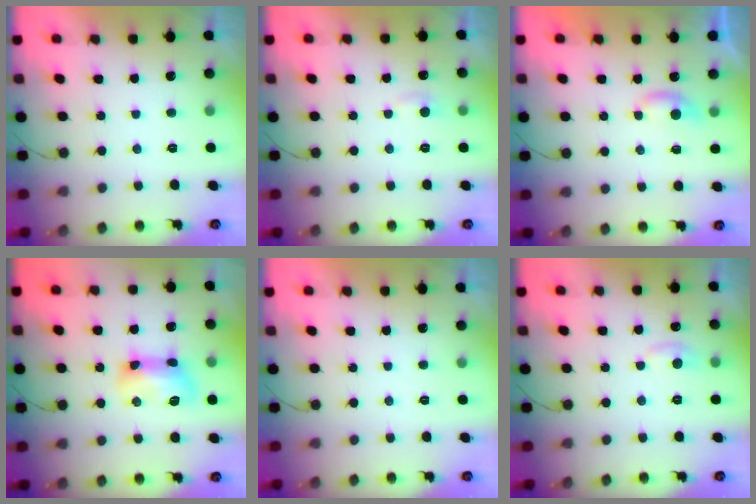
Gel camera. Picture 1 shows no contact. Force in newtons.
{"total": 3.4, "press": 3.4, "slide": 0.4}
{"total": 4.4, "press": 4.3, "slide": 0.6}
{"total": 10.5, "press": 10.5, "slide": 1.3}
{"total": 0.0}
{"total": 5.4, "press": 5.4, "slide": 0.7}